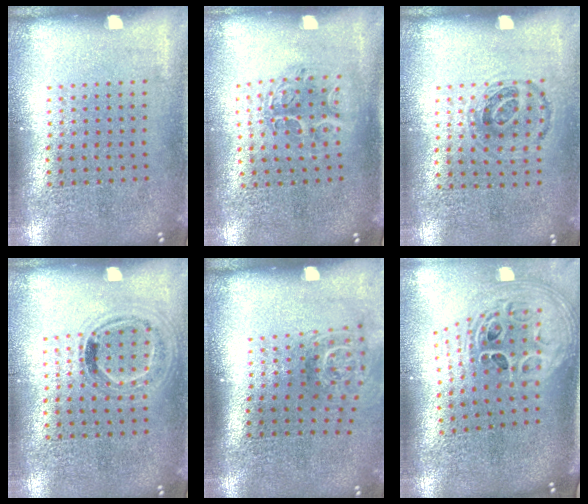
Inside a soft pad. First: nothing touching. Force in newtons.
{"total": 1.2, "press": 1.2, "slide": 0.4}
{"total": 0.9, "press": 0.8, "slide": 0.5}
{"total": 0.9, "press": 0.9, "slide": 0.3}
{"total": 1.9, "press": 1.3, "slide": 1.3}
{"total": 2.9, "press": 2.0, "slide": 2.0}